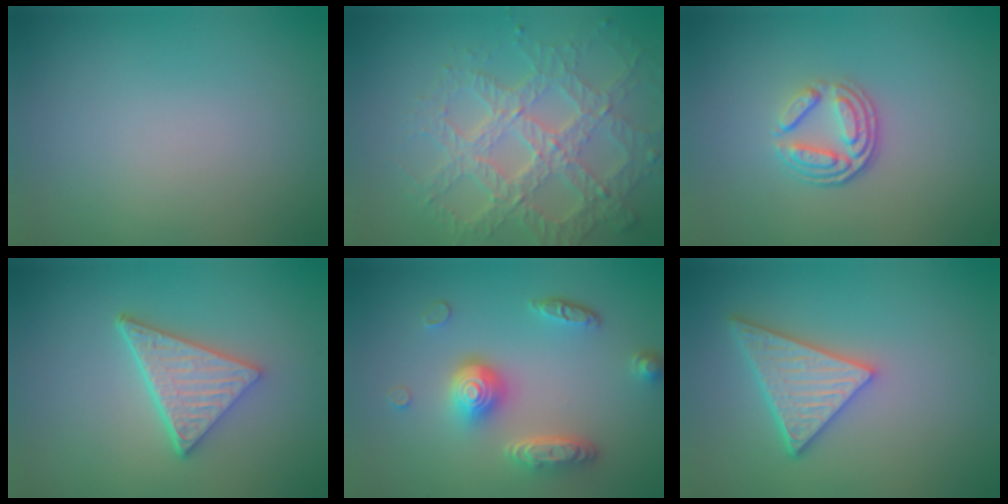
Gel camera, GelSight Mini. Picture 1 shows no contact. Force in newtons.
{"total": 7.4, "press": 5.5, "slide": 5.0}
{"total": 3.6, "press": 2.6, "slide": 2.6}
{"total": 5.1, "press": 3.8, "slide": 3.4}
{"total": 4.9, "press": 3.8, "slide": 3.2}
{"total": 4.8, "press": 4.2, "slide": 2.4}